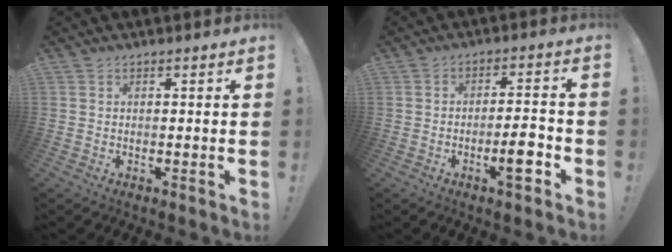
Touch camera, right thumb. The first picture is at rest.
{"total": 7.4, "force": [-3.5, 2.1, 6.1], "torque": [-0.089, 0.018, -0.057]}